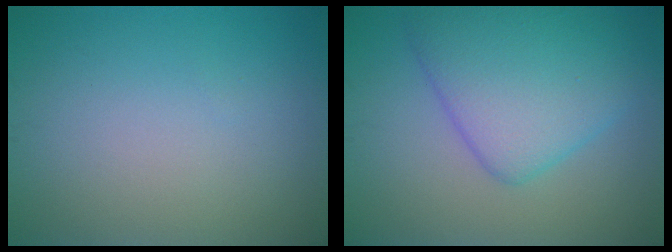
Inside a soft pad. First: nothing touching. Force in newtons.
{"total": 7.0, "press": 7.0, "slide": 0.2}